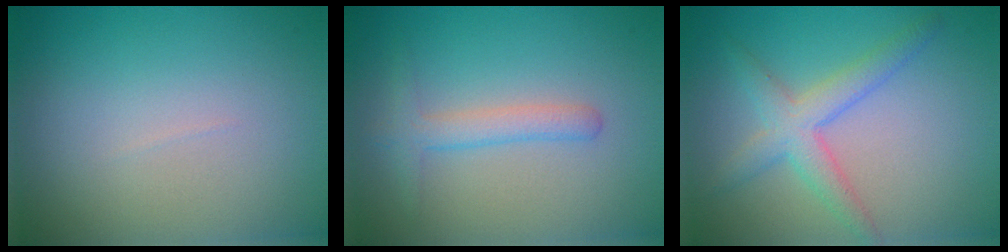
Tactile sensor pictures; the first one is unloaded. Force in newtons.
{"total": 2.2, "press": 2.2, "slide": 0.1}
{"total": 3.4, "press": 3.4, "slide": 0.1}